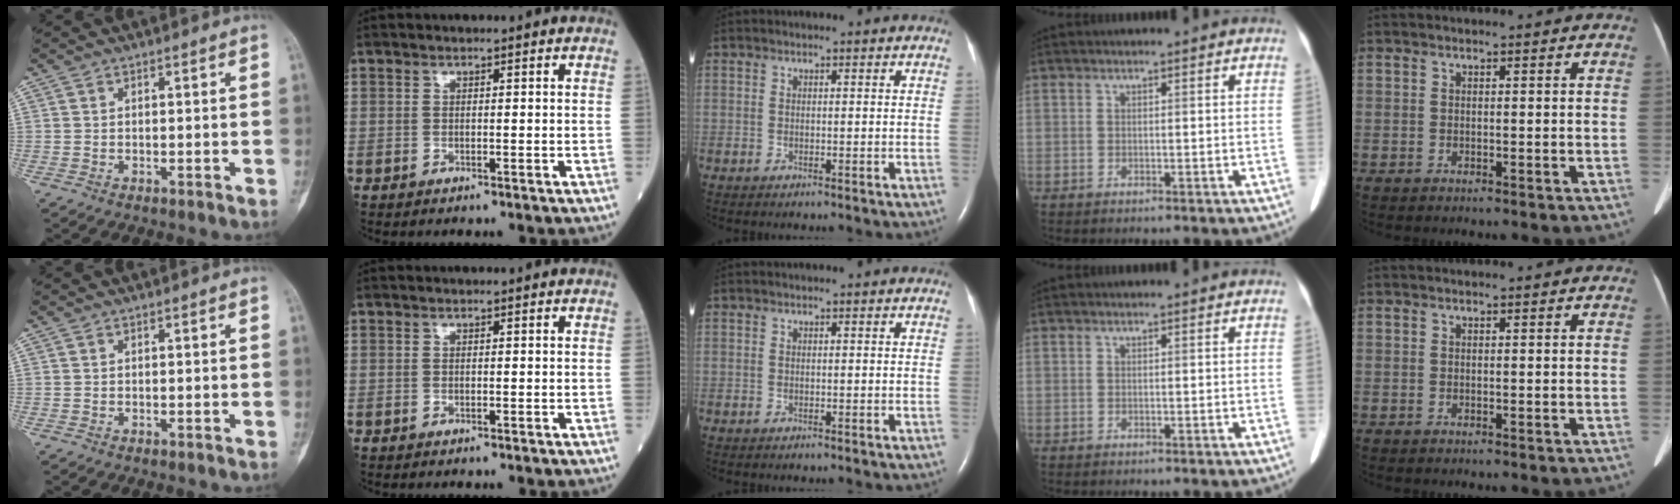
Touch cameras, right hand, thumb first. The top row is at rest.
{}